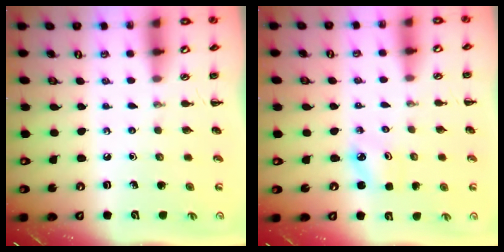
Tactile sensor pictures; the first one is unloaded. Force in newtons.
{"total": 2.3, "press": 2.3, "slide": 0.4}